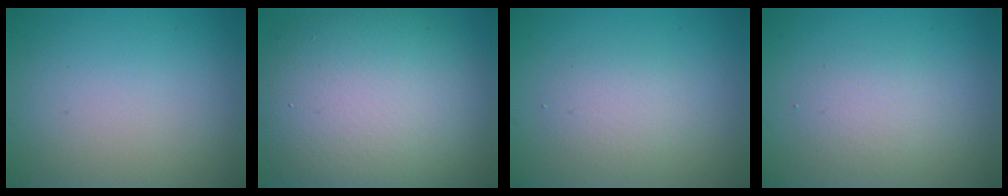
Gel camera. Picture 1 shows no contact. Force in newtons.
{"total": 12.9, "press": 12.9, "slide": 1.0}
{"total": 2.2, "press": 2.2, "slide": 0.1}
{"total": 2.1, "press": 2.1, "slide": 0.1}